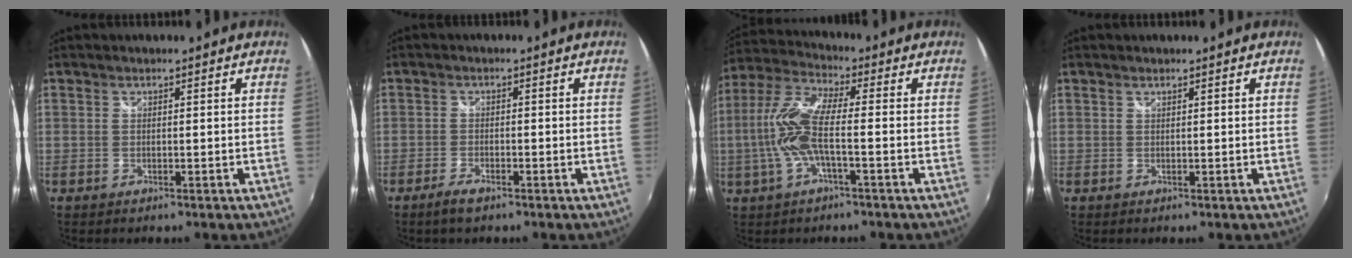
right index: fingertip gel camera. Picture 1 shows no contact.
{"total": 2.9, "force": [-2.2, 0.8, 1.7], "torque": [-0.046, -0.005, -0.046]}
{"total": 11.3, "force": [-2.0, 2.6, 10.9], "torque": [-0.235, 0.004, -0.040]}
{"total": 0.0}